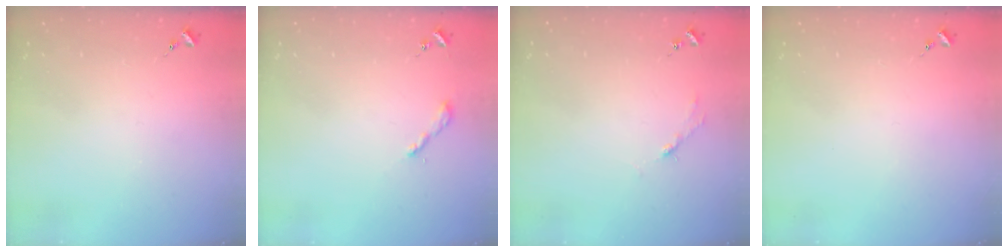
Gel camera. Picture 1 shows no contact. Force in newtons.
{"total": 2.2, "press": 2.2, "slide": 0.2}
{"total": 2.7, "press": 2.7, "slide": 0.4}
{"total": 0.0}